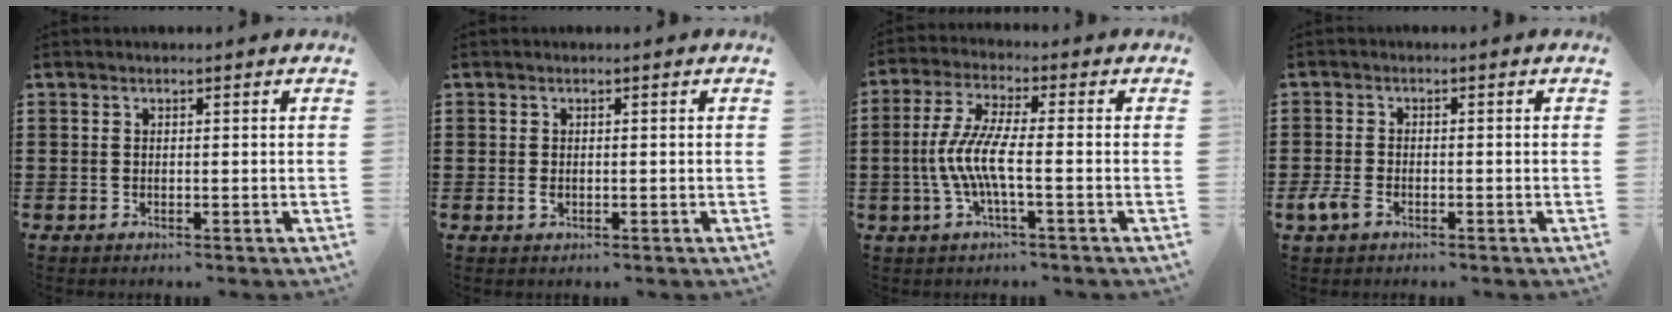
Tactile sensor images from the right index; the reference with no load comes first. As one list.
[{"total": 1.0, "force": [-0.2, 0.6, 0.8], "torque": [-0.017, -0.001, -0.004]}, {"total": 7.2, "force": [-1.8, 1.1, 6.9], "torque": [-0.161, -0.019, -0.043]}, {"total": 2.7, "force": [-1.6, 1.3, 1.7], "torque": [-0.053, -0.006, -0.036]}]